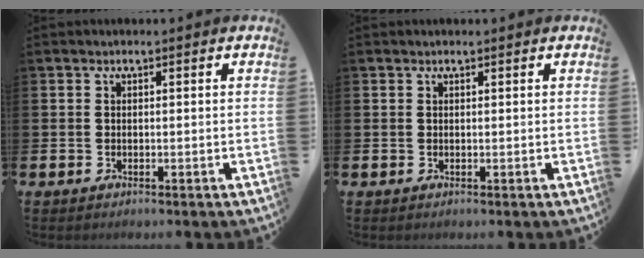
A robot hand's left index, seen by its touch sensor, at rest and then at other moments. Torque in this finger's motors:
{"motor_torque": [-0.46, -0.55, -0.68, -0.02]}